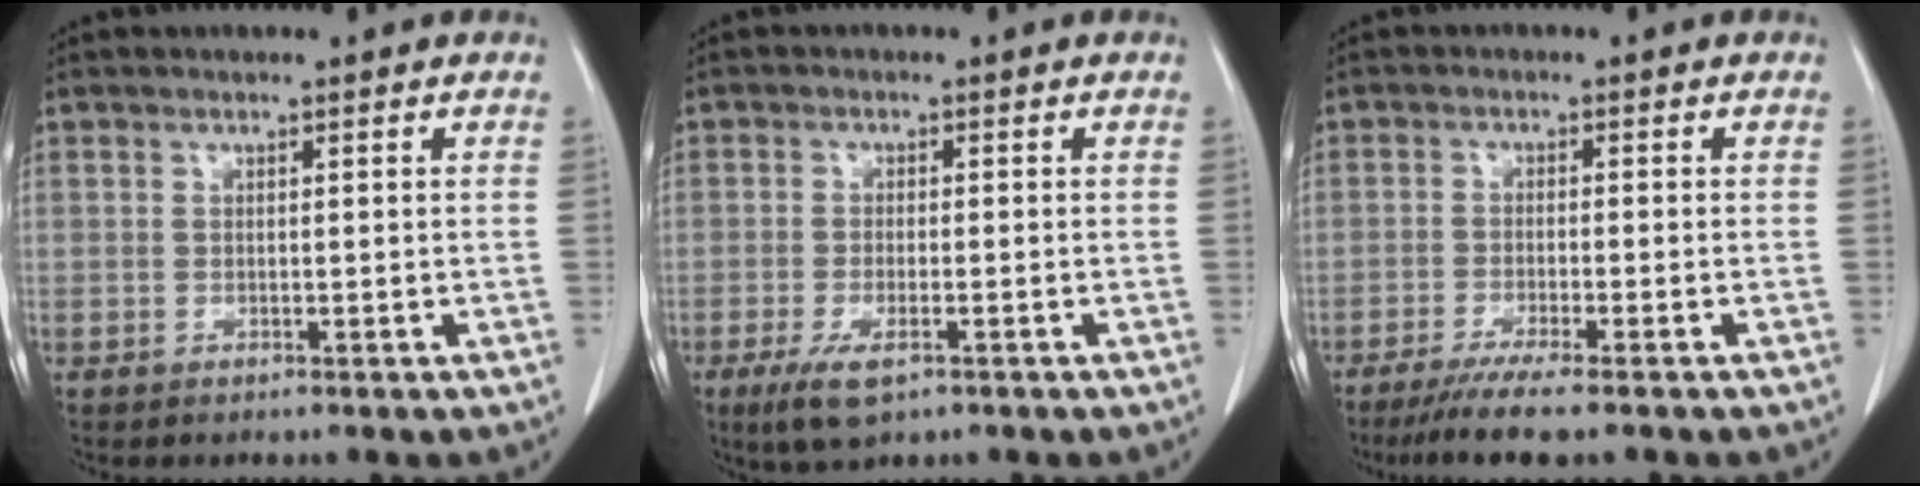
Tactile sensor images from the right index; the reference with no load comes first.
{"total": 5.2, "force": [-2.8, 1.6, 4.1], "torque": [-0.084, -0.011, -0.043]}
{"total": 7.0, "force": [-5.4, -0.4, 4.4], "torque": [-0.065, -0.016, -0.086]}